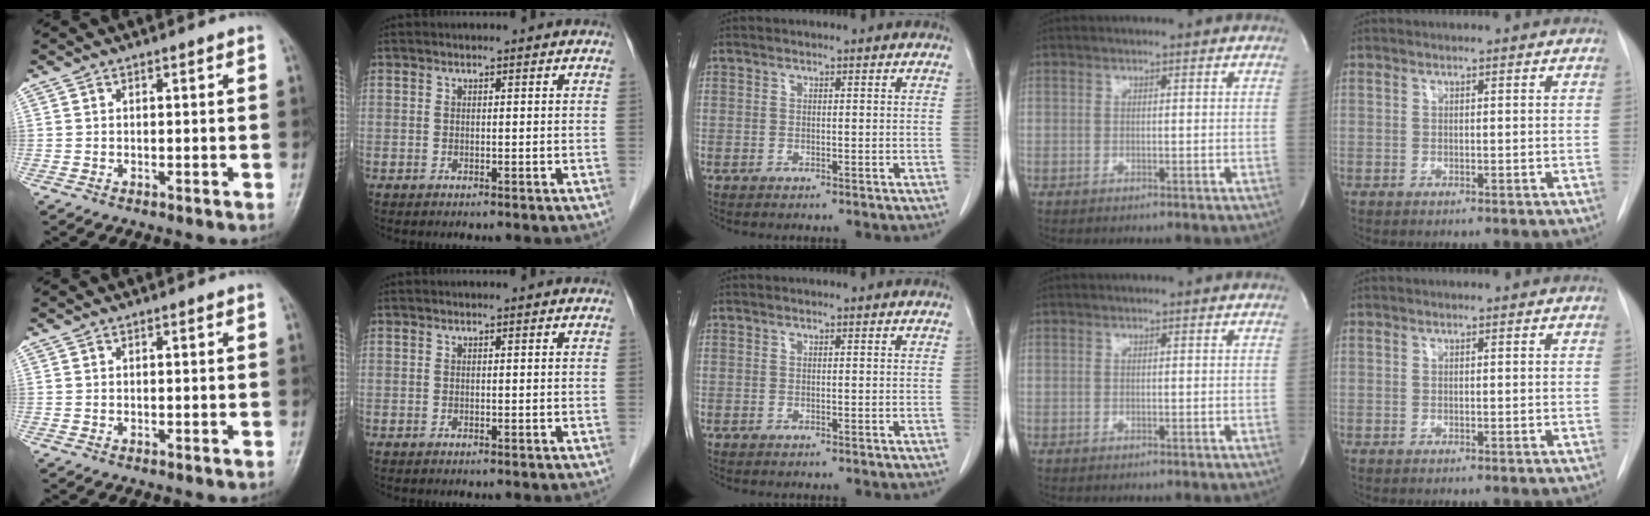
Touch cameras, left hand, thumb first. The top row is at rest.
{}